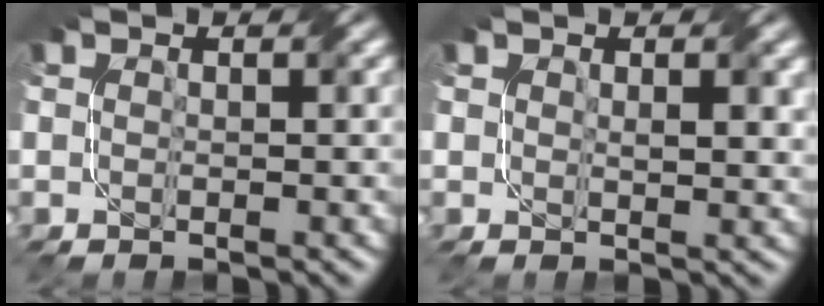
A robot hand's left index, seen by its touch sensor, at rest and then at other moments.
{"total": 1.6, "force": [0.6, 0.7, 1.4], "torque": [-0.018, -0.003, 0.016]}